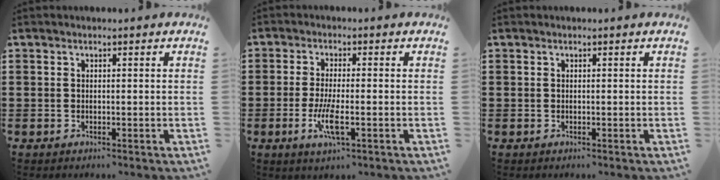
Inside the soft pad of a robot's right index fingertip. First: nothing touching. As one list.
[{"total": 5.1, "force": [-1.8, 0.9, 4.7], "torque": [-0.104, -0.016, -0.037]}, {"total": 0.0}]